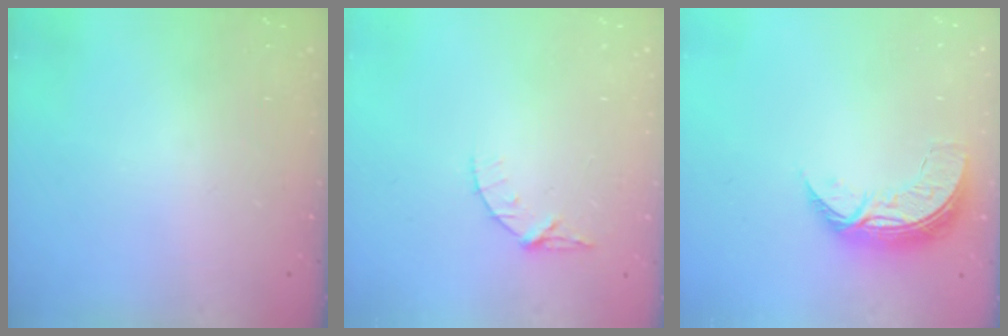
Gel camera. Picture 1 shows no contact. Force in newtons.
{"total": 4.7, "press": 4.7, "slide": 0.5}
{"total": 7.8, "press": 7.8, "slide": 0.7}